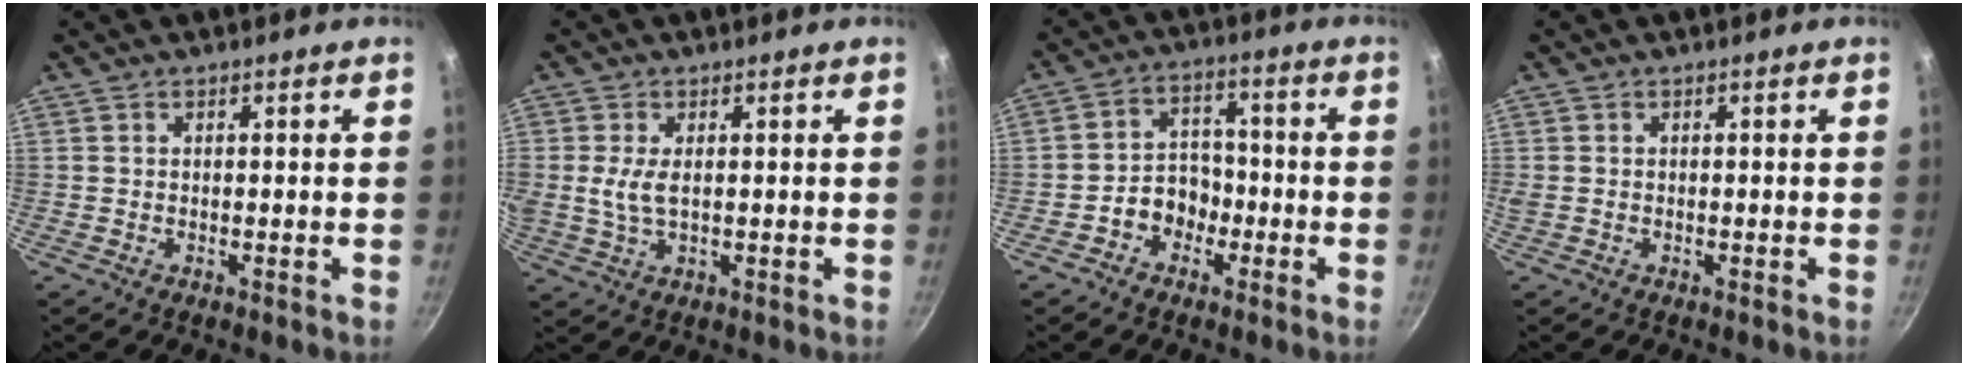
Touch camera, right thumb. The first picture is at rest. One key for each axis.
{"total": 4.4, "fx": 0.5, "fy": 2.1, "fz": 3.8, "tx": -0.078, "ty": -0.004, "tz": 0.012}
{"total": 6.7, "fx": -2.8, "fy": 5.3, "fz": 2.9, "tx": -0.010, "ty": 0.040, "tz": -0.052}
{"total": 0.7, "fx": 0.0, "fy": 0.6, "fz": 0.3, "tx": -0.007, "ty": 0.001, "tz": 0.002}